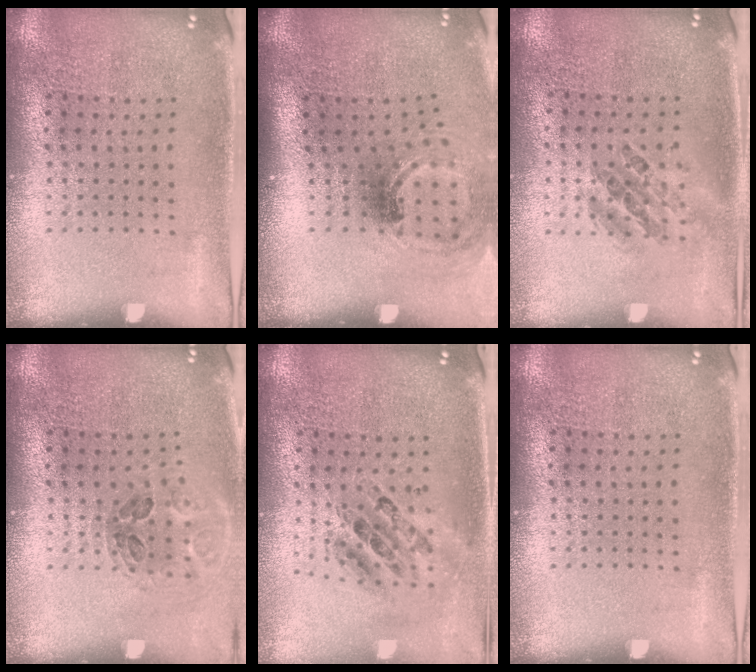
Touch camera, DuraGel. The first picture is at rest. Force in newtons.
{"total": 1.5, "press": 1.1, "slide": 0.9}
{"total": 0.9, "press": 0.8, "slide": 0.3}
{"total": 1.0, "press": 1.0, "slide": 0.1}
{"total": 0.7, "press": 0.7, "slide": 0.1}
{"total": 0.0}